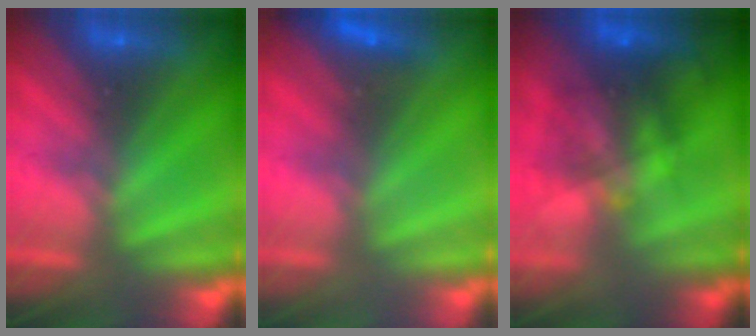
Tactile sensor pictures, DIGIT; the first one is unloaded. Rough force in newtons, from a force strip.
{"total": 2.3}
{"total": 6.9}